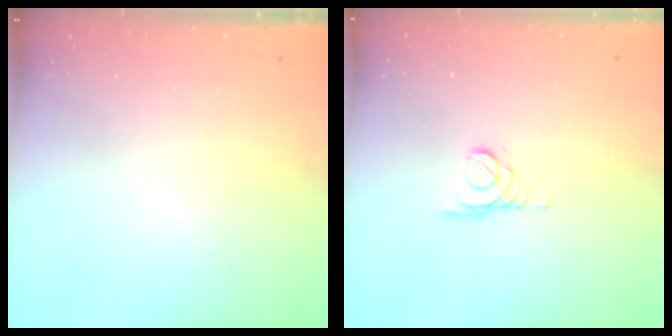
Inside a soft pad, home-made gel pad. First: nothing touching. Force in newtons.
{"total": 1.4, "press": 1.4, "slide": 0.2}